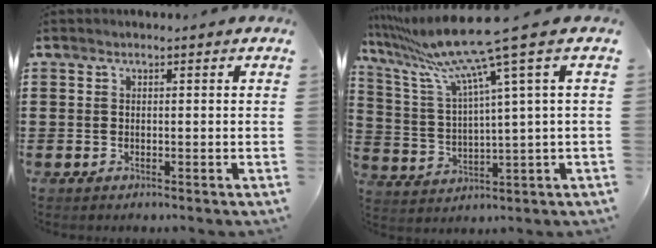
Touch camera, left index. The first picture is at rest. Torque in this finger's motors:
{"motor_torque": [1.49, -0.64, 0.92, 0.21]}